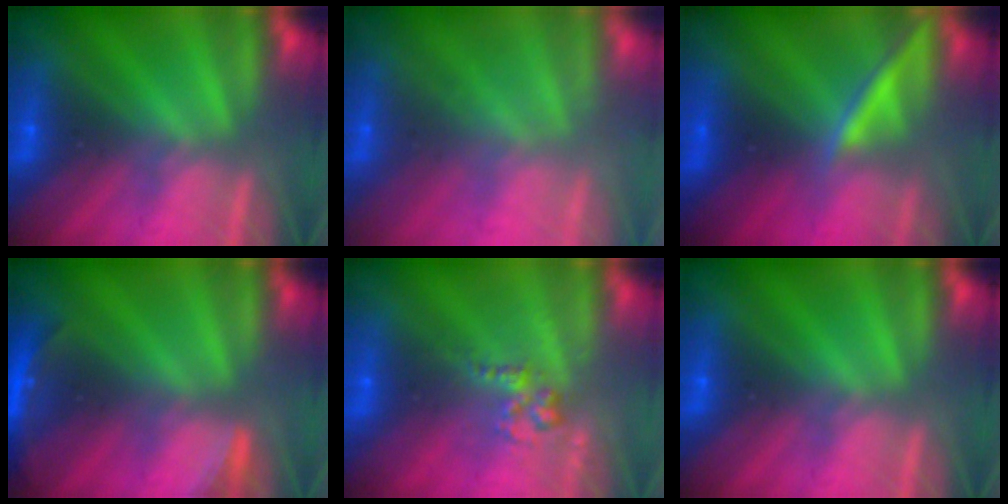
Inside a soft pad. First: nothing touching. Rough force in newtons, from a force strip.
{"total": 2.2}
{"total": 2.2}
{"total": 2.8}
{"total": 2.7}
{"total": 0.0}